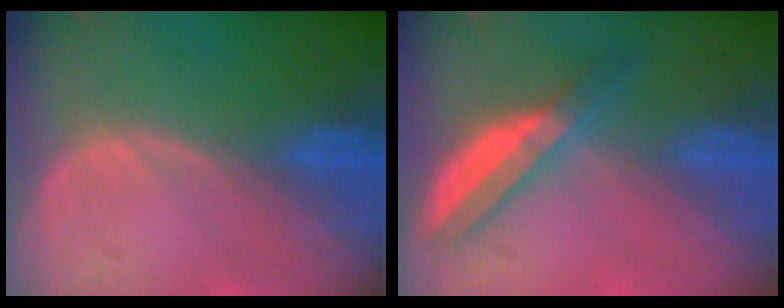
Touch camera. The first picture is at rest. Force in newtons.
{"total": 5.9, "press": 5.2, "slide": 2.8}